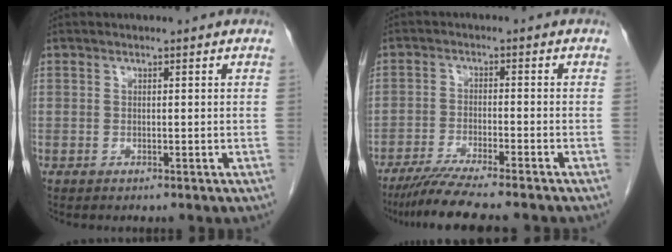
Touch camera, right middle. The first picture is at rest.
{"total": 9.1, "force": [-7.7, -0.3, 4.8], "torque": [-0.074, -0.027, -0.125]}